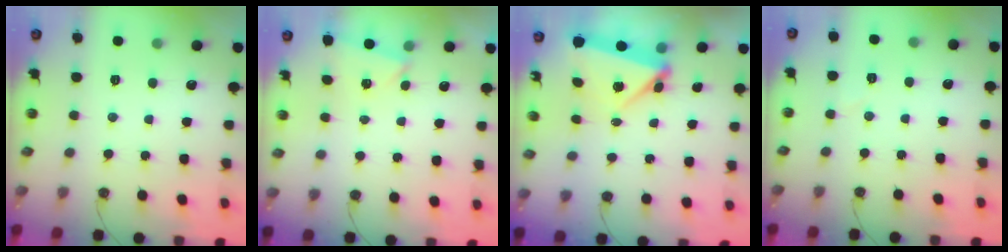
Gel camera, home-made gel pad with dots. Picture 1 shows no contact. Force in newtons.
{"total": 2.3, "press": 1.3, "slide": 1.9}
{"total": 5.6, "press": 5.6, "slide": 0.8}
{"total": 4.1, "press": 3.6, "slide": 1.9}